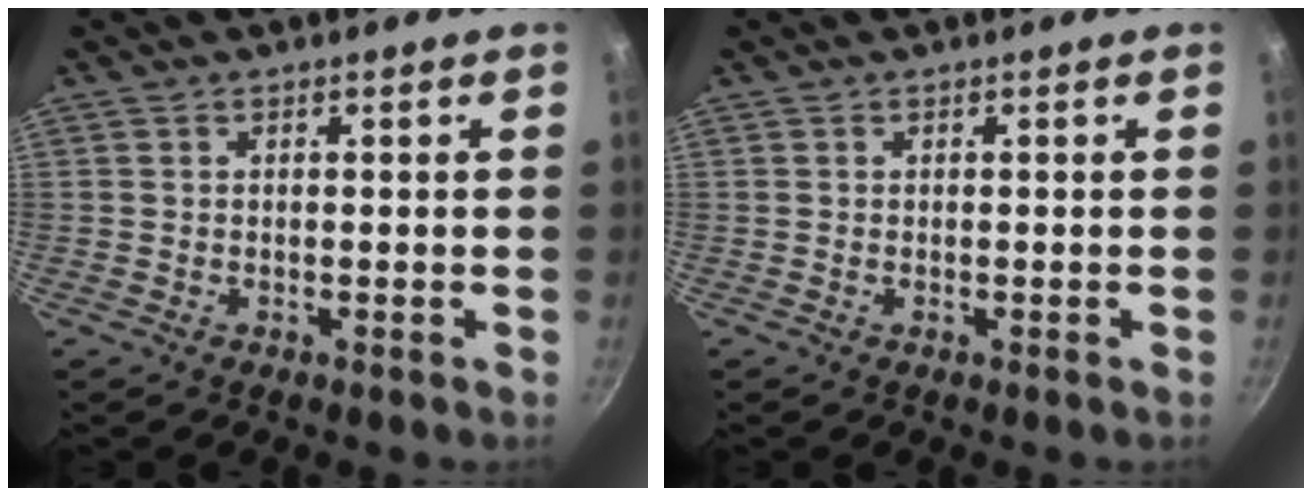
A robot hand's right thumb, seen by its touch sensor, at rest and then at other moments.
{"total": 0.0}